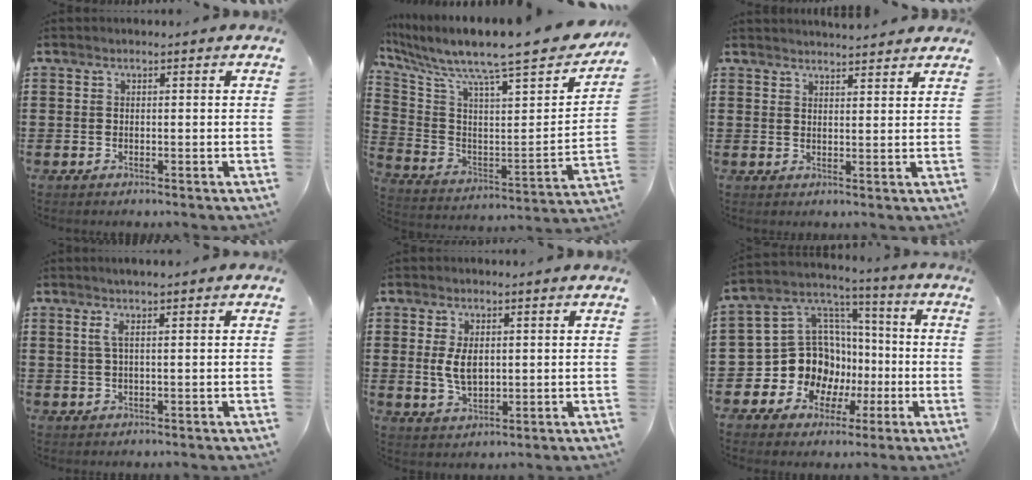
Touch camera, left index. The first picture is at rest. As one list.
[{"total": 10.8, "force": [9.3, 0.3, 5.6], "torque": [-0.115, -0.085, 0.139]}, {"total": 2.6, "force": [2.6, -0.2, 0.0], "torque": [-0.008, -0.006, 0.049]}, {"total": 2.2, "force": [0.5, 0.2, 2.2], "torque": [-0.049, -0.005, 0.006]}, {"total": 4.7, "force": [0.8, 2.6, 3.9], "torque": [-0.088, 0.004, 0.012]}, {"total": 12.8, "force": [-3.2, 11.6, 4.5], "torque": [-0.131, -0.005, -0.049]}]